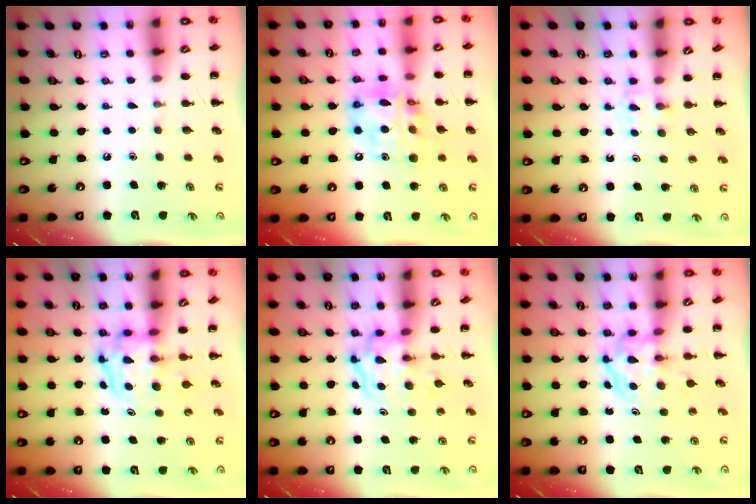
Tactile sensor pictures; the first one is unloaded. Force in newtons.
{"total": 14.7, "press": 14.3, "slide": 3.7}
{"total": 2.3, "press": 2.1, "slide": 1.0}
{"total": 3.9, "press": 3.8, "slide": 0.6}
{"total": 3.6, "press": 3.6, "slide": 0.4}
{"total": 3.9, "press": 3.9, "slide": 0.4}